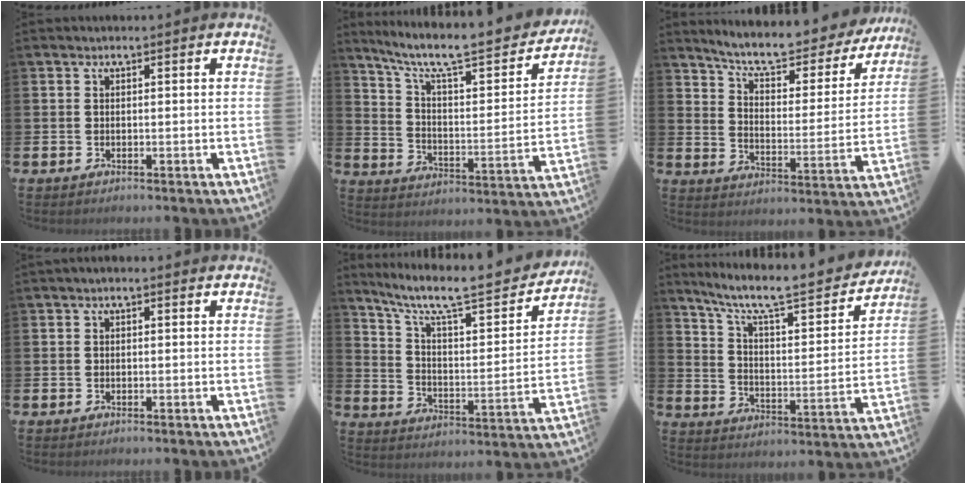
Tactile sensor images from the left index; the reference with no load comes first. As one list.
[{"total": 9.3, "force": [7.4, 2.2, 5.2], "torque": [-0.119, -0.058, 0.117]}, {"total": 8.1, "force": [7.3, 1.7, 3.1], "torque": [-0.081, -0.054, 0.120]}, {"total": 0.6, "force": [-0.3, 0.3, 0.4], "torque": [-0.006, 0.003, -0.007]}, {"total": 9.5, "force": [7.7, 2.1, 5.2], "torque": [-0.120, -0.057, 0.122]}, {"total": 8.8, "force": [7.4, 1.7, 4.5], "torque": [-0.106, -0.058, 0.117]}]